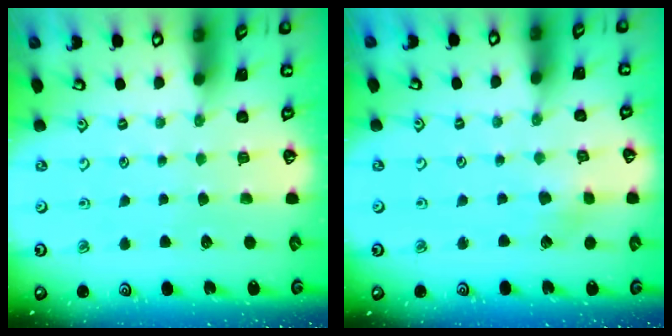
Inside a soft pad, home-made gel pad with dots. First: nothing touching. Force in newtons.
{"total": 2.8, "press": 2.8, "slide": 0.6}